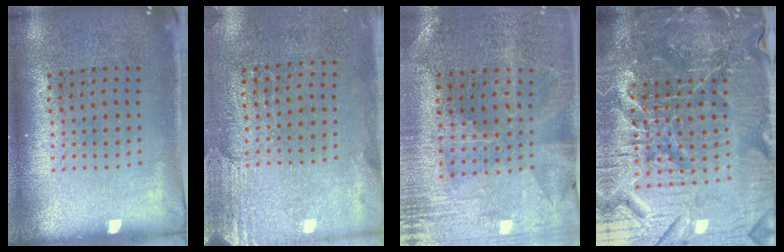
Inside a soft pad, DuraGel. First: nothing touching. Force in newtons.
{"total": 2.6, "press": 2.3, "slide": 1.2}
{"total": 1.0, "press": 1.0, "slide": 0.3}
{"total": 7.2, "press": 6.4, "slide": 3.2}